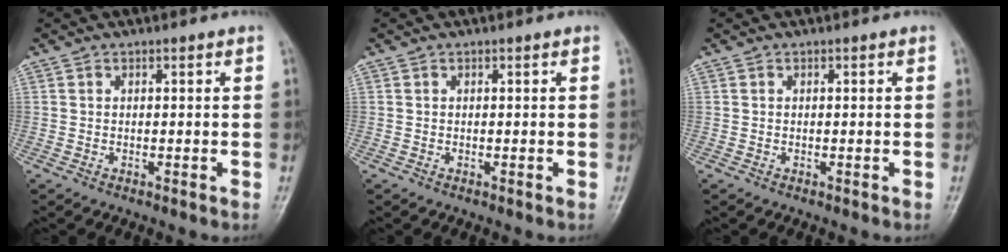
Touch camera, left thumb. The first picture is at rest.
{"total": 0.0}
{"total": 0.0}